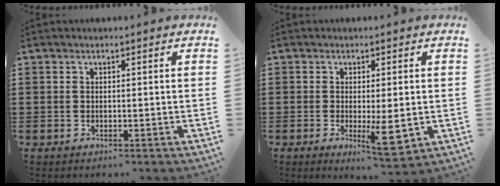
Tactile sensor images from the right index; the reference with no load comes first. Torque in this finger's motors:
{"motor_torque": [0.37, 0.29, 0.02, 0.03]}